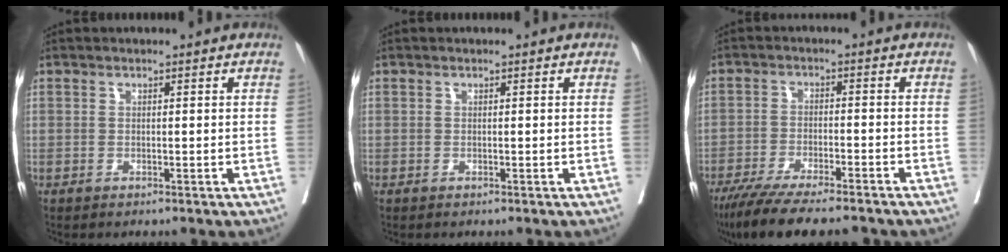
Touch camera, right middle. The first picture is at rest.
{"total": 0.0}
{"total": 14.2, "force": [-12.0, 1.7, 7.3], "torque": [-0.118, -0.031, -0.188]}